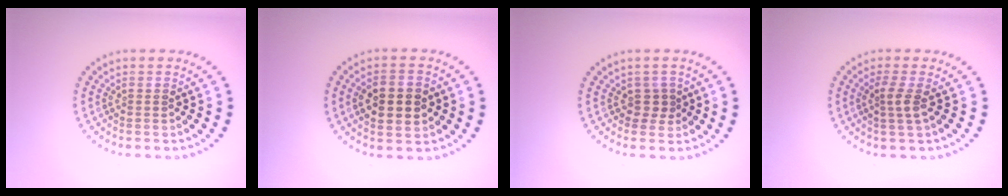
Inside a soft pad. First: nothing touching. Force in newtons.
{"total": 5.0, "press": 5.0, "slide": 0.2}
{"total": 1.1, "press": 0.8, "slide": 0.7}
{"total": 1.8, "press": 1.3, "slide": 1.3}